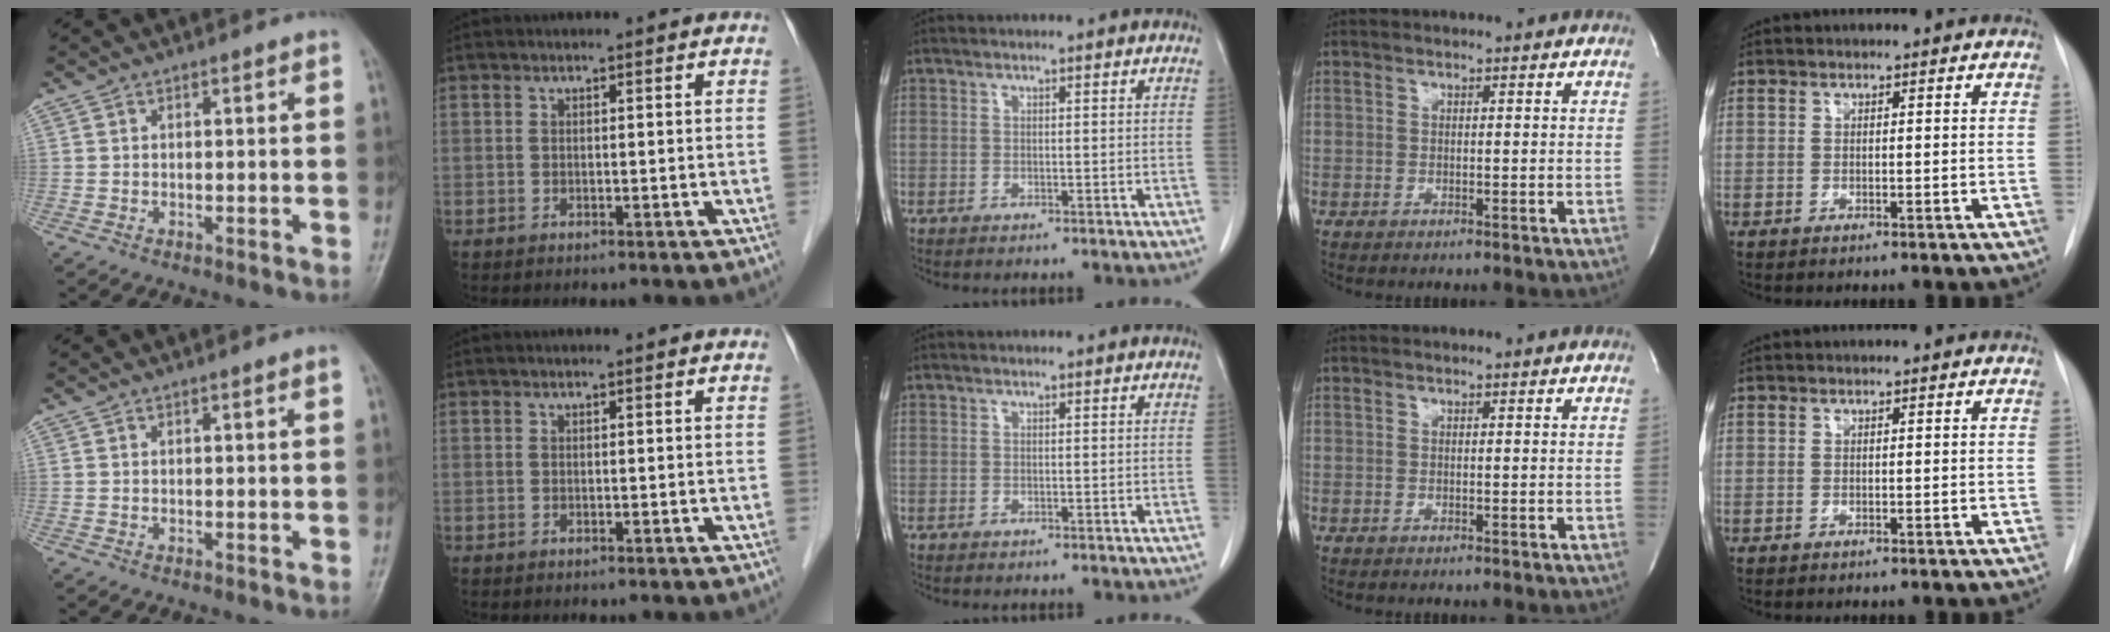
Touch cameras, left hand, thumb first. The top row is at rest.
{"thumb": {"total": 0.8, "force": [0.3, -0.1, 0.8], "torque": [-0.014, 0.001, 0.003]}, "index": {"total": 0.7, "force": [0.7, 0.1, 0.1], "torque": [-0.007, 0.001, 0.002]}}